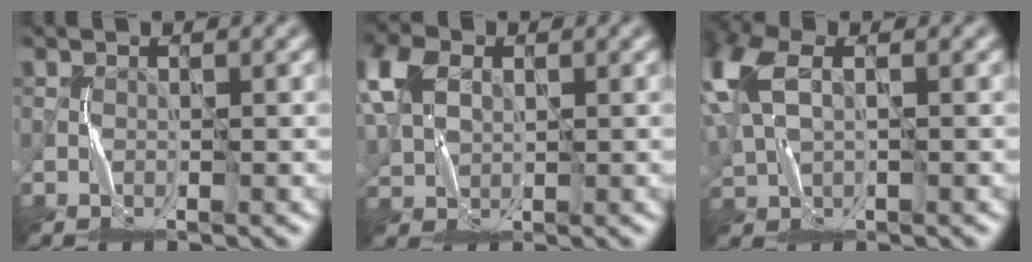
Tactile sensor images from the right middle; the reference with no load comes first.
{"total": 5.1, "force": [2.3, 3.5, 2.8], "torque": [-0.083, 0.015, 0.046]}
{"total": 6.7, "force": [2.6, 4.0, 4.8], "torque": [-0.139, 0.009, 0.055]}